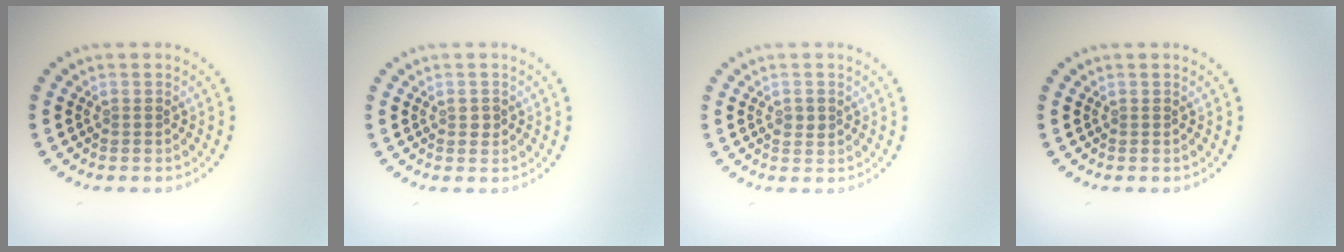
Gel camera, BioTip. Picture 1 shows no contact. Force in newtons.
{"total": 1.0, "press": 1.0, "slide": 0.2}
{"total": 1.2, "press": 1.2, "slide": 0.1}
{"total": 0.0}